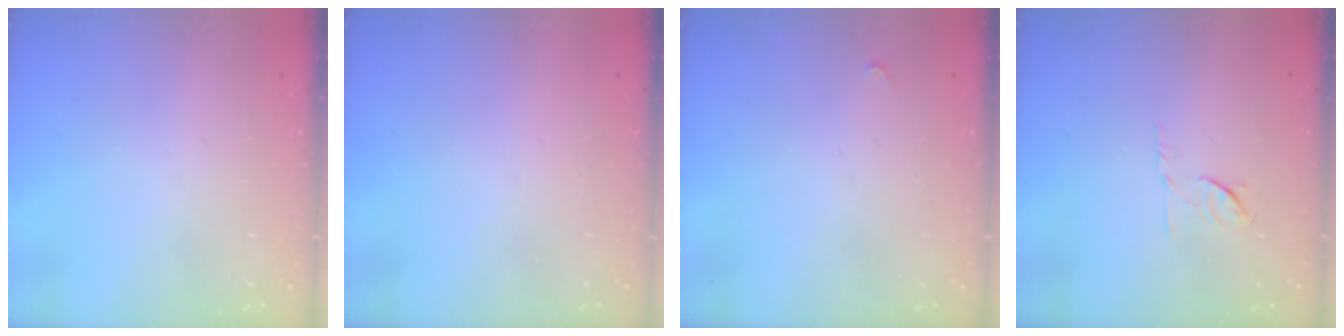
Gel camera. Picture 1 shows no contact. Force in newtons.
{"total": 1.5, "press": 1.5, "slide": 0.1}
{"total": 2.8, "press": 2.8, "slide": 0.4}
{"total": 6.1, "press": 6.0, "slide": 1.1}